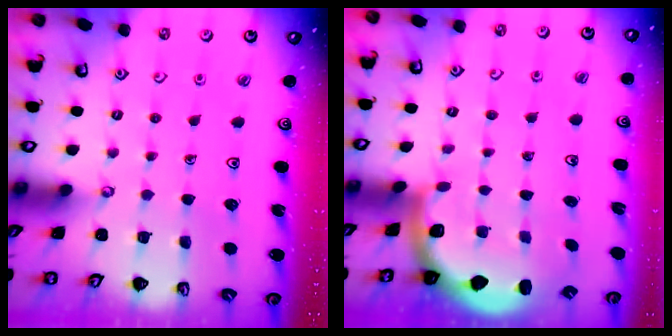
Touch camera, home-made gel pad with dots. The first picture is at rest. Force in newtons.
{"total": 2.0, "press": 2.0, "slide": 0.5}